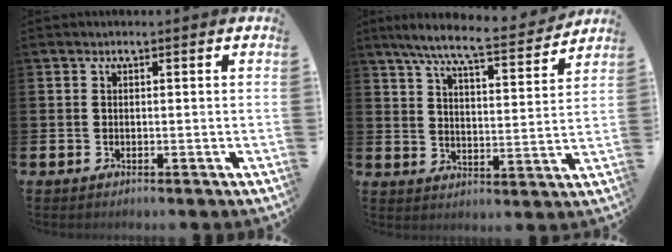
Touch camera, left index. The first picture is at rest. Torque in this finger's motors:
{"motor_torque": [0.98, -1.17, 0.64, 0.21]}